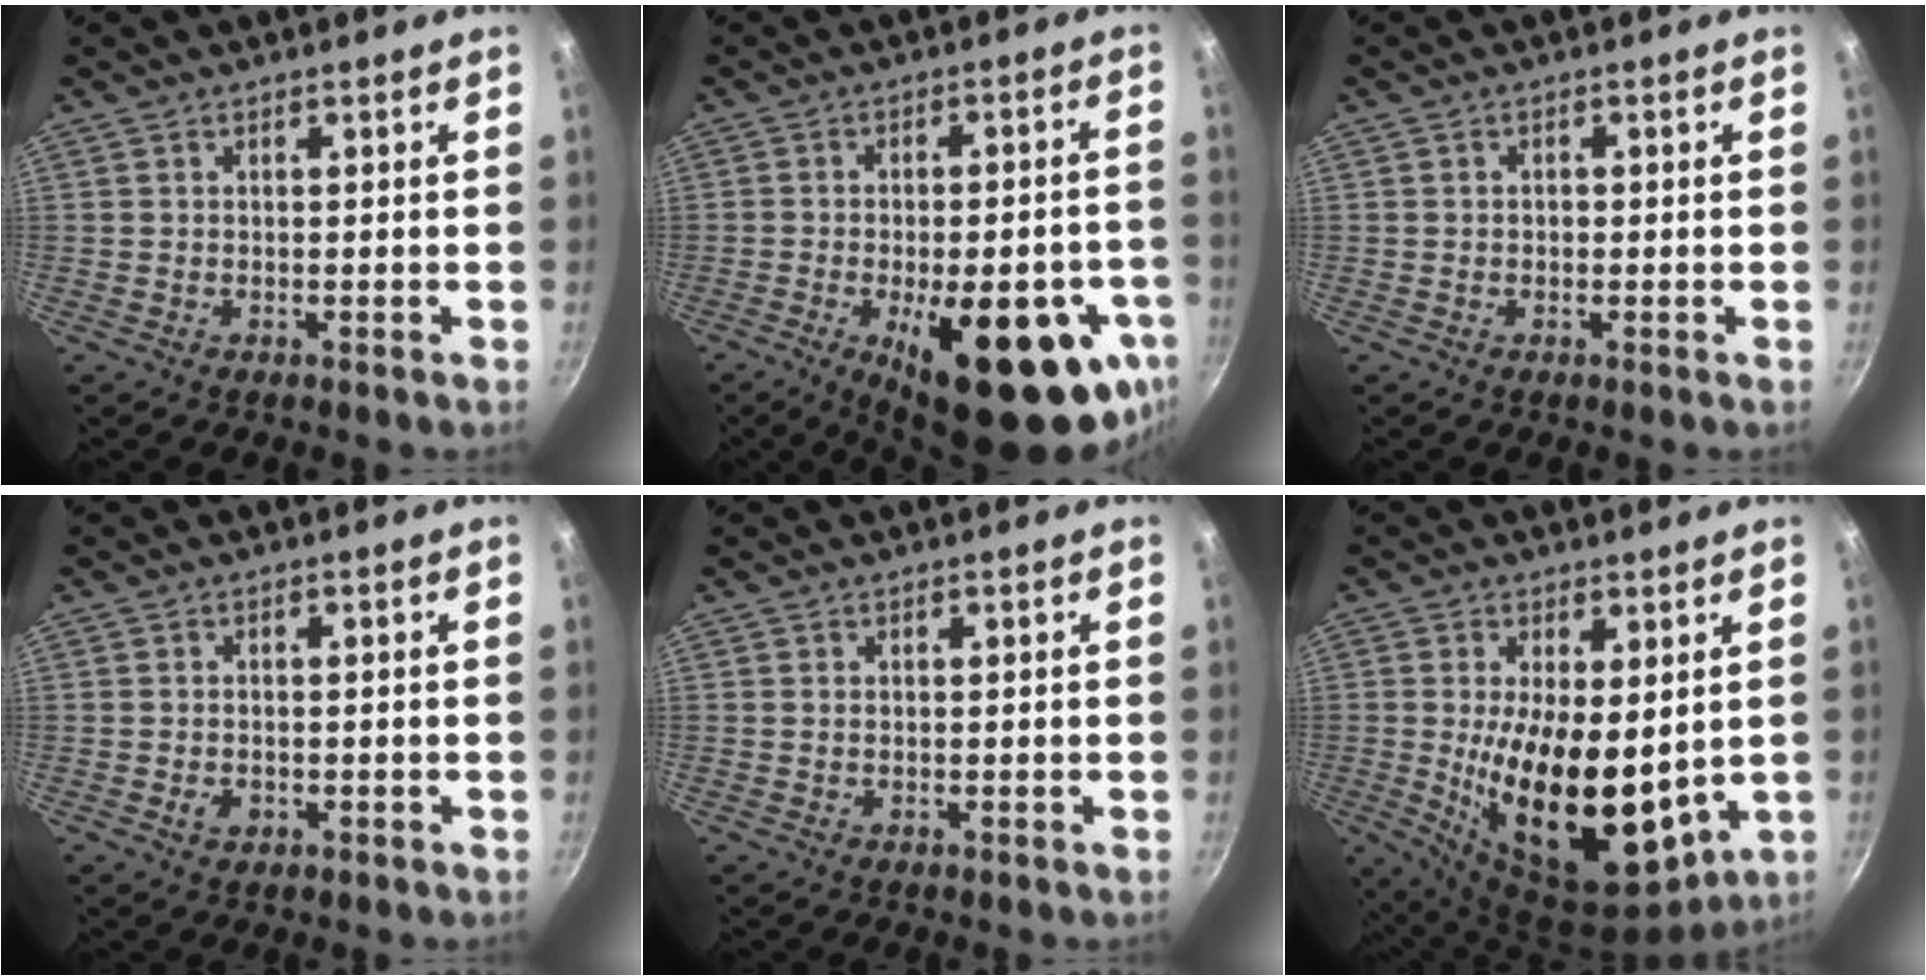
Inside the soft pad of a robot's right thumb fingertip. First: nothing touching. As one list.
[{"total": 23.7, "force": [-9.2, 9.2, 19.8], "torque": [-0.229, 0.015, -0.116]}, {"total": 1.0, "force": [-0.1, 0.8, 0.5], "torque": [-0.006, 0.004, -0.002]}, {"total": 2.1, "force": [-0.7, 1.5, 1.3], "torque": [-0.021, 0.005, -0.009]}, {"total": 0.0}, {"total": 18.9, "force": [0.2, 9.1, 16.5], "torque": [-0.261, -0.035, 0.020]}]